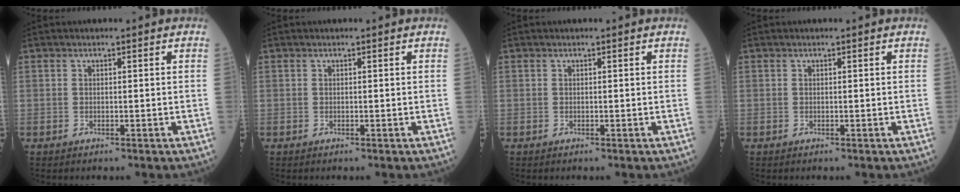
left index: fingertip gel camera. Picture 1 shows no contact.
{"total": 0.0}
{"total": 0.0}
{"total": 0.0}